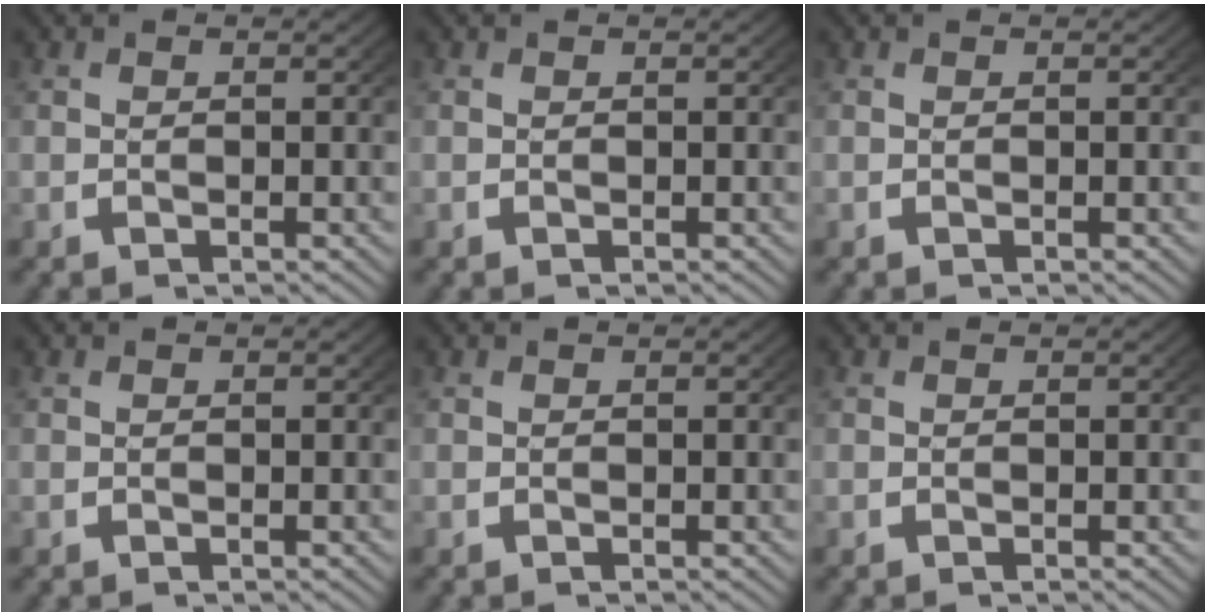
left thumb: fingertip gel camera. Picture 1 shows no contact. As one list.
[{"total": 0.0}, {"total": 0.0}, {"total": 0.0}, {"total": 0.0}, {"total": 0.0}]